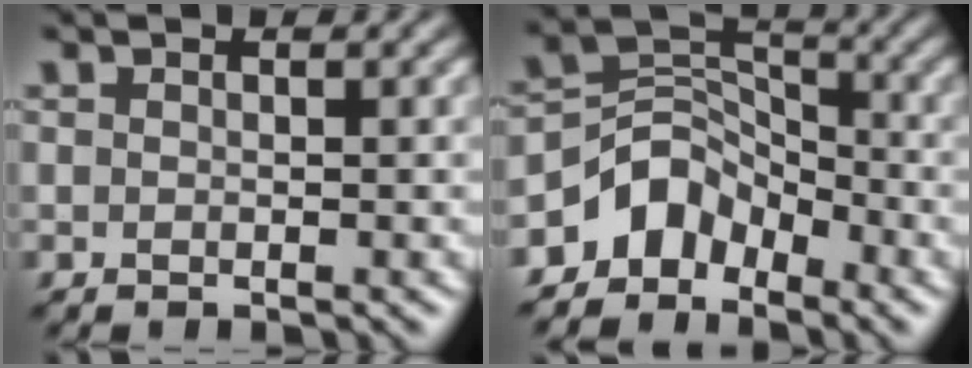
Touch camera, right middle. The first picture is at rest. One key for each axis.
{"total": 4.6, "fx": -3.3, "fy": 2.9, "fz": 1.3, "tx": -0.012, "ty": 0.010, "tz": -0.069}